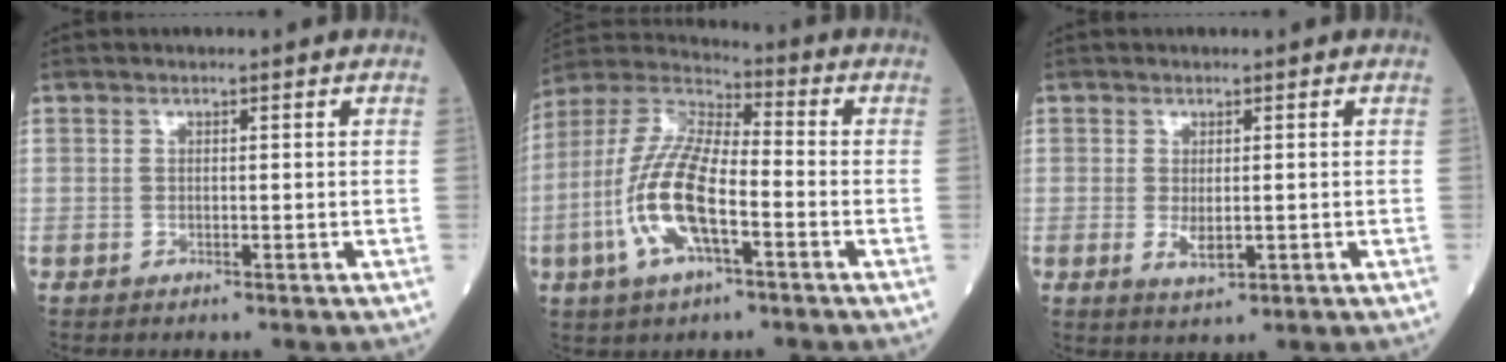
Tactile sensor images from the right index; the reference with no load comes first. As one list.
[{"total": 13.9, "force": [-4.0, 4.2, 12.6], "torque": [-0.274, 0.002, -0.079]}, {"total": 2.6, "force": [-0.3, 1.1, 2.3], "torque": [-0.042, -0.008, 0.000]}]